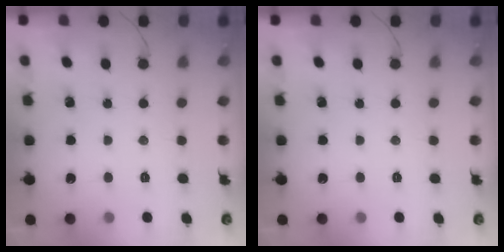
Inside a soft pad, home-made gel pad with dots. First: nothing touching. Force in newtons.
{"total": 0.0}